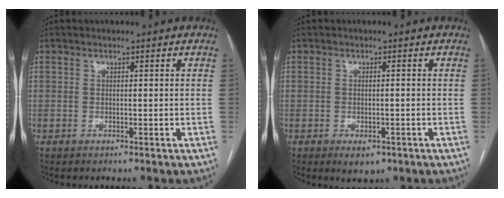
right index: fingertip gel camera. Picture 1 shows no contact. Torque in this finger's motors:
{"motor_torque": [-0.05, -0.02, 0.00, -0.03]}